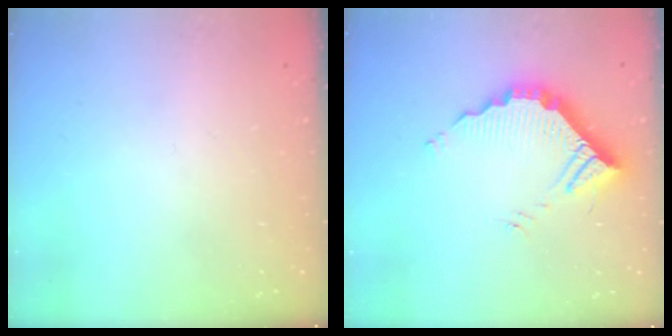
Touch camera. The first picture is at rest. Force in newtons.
{"total": 11.1, "press": 11.1, "slide": 0.3}